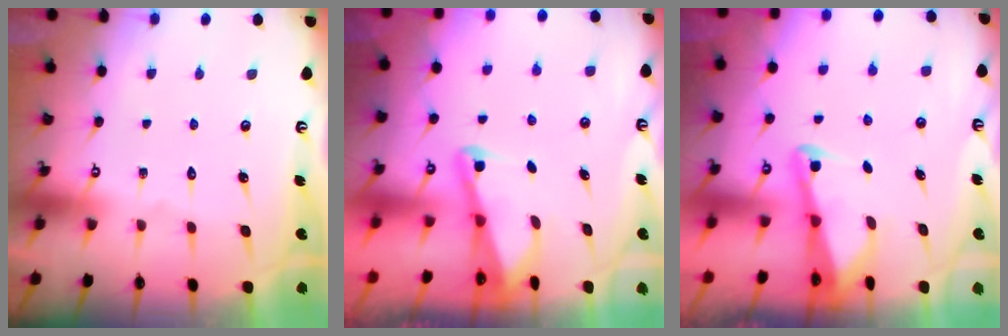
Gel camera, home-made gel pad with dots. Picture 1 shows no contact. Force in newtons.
{"total": 2.0, "press": 2.0, "slide": 0.4}
{"total": 2.2, "press": 2.2, "slide": 0.3}